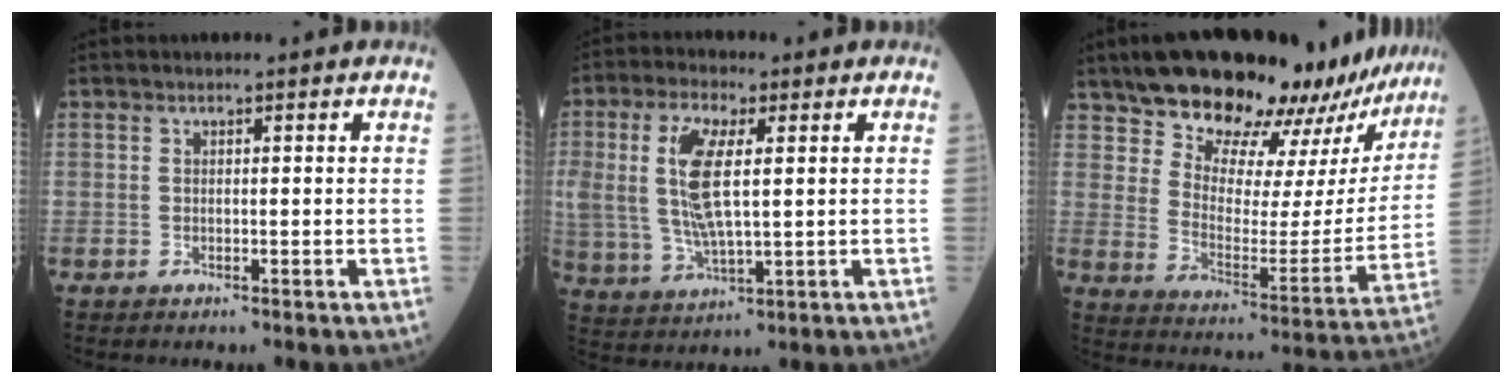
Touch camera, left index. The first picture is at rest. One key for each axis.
{"total": 12.3, "fx": 2.4, "fy": 4.7, "fz": 11.1, "tx": -0.259, "ty": 0.008, "tz": 0.054}
{"total": 26.3, "fx": 22.8, "fy": 6.7, "fz": 11.4, "tx": -0.161, "ty": -0.032, "tz": 0.301}